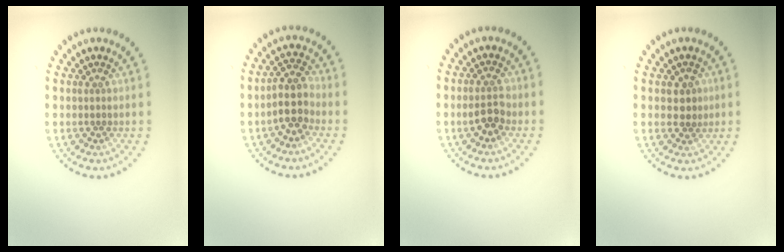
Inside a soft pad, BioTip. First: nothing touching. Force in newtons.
{"total": 3.1, "press": 2.7, "slide": 1.6}
{"total": 2.2, "press": 2.1, "slide": 0.3}
{"total": 1.8, "press": 1.7, "slide": 0.6}